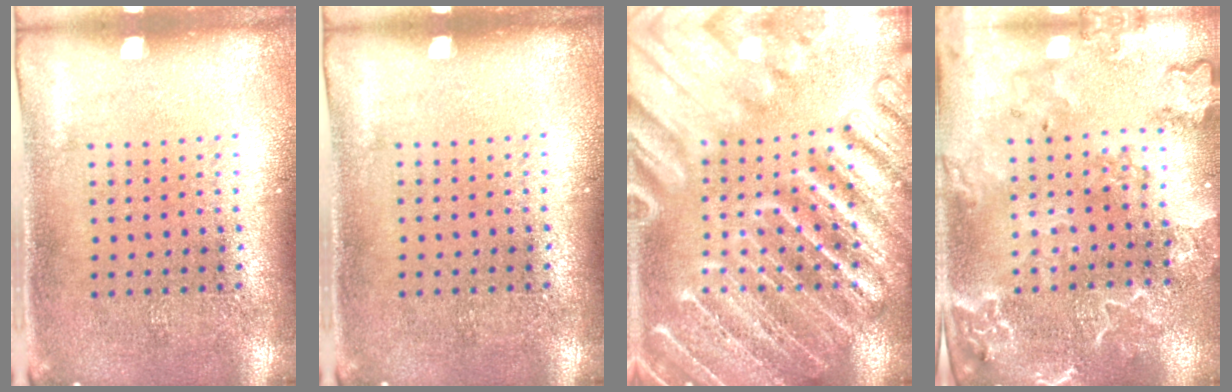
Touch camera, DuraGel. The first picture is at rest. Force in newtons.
{"total": 0.0}
{"total": 6.3, "press": 6.2, "slide": 0.7}
{"total": 2.6, "press": 2.5, "slide": 0.9}